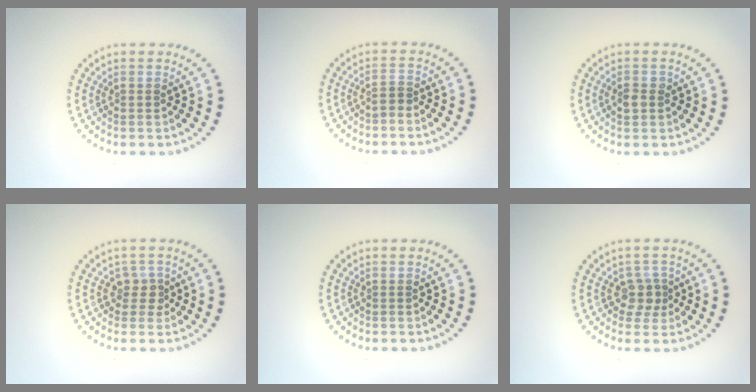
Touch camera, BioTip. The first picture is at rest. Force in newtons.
{"total": 0.8, "press": 0.5, "slide": 0.6}
{"total": 1.3, "press": 1.2, "slide": 0.2}
{"total": 1.7, "press": 1.3, "slide": 1.1}
{"total": 0.0}
{"total": 2.0, "press": 1.7, "slide": 1.2}